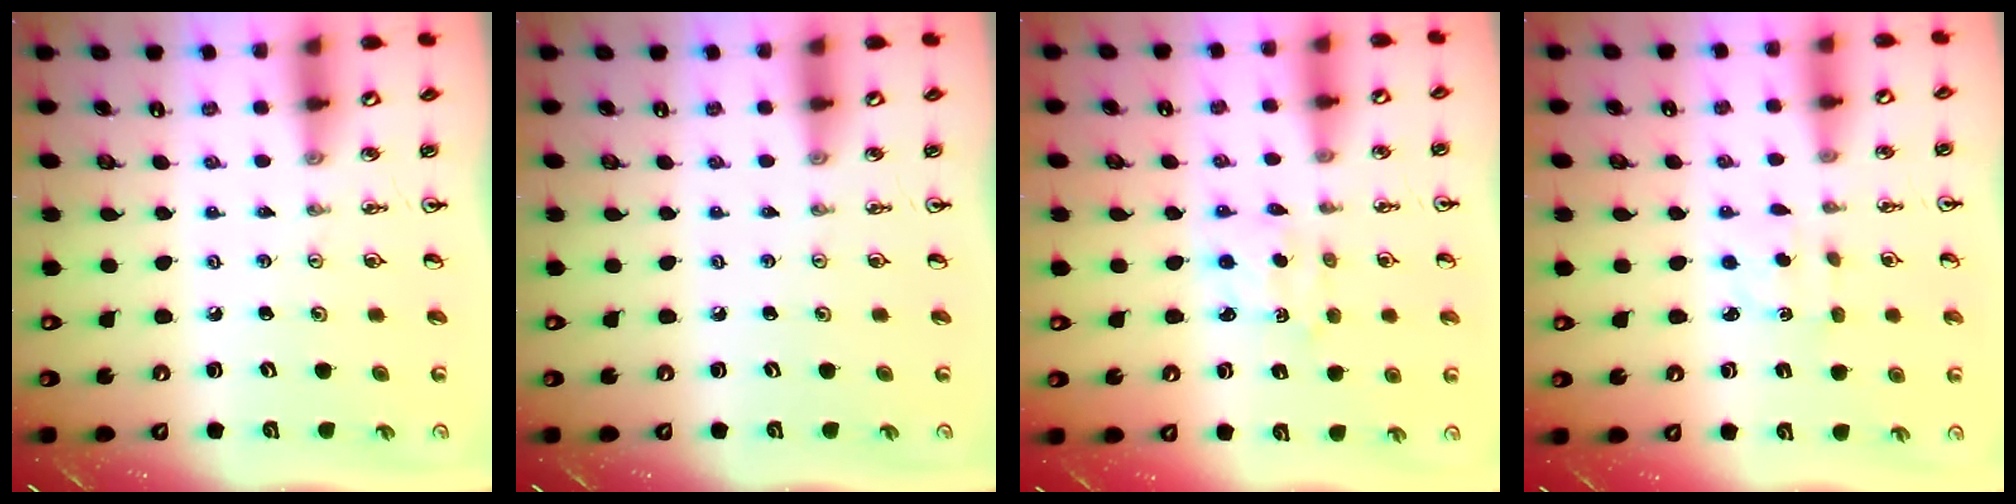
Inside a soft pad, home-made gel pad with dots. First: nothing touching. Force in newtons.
{"total": 0.0}
{"total": 2.2, "press": 2.1, "slide": 0.5}
{"total": 1.9, "press": 1.9, "slide": 0.4}